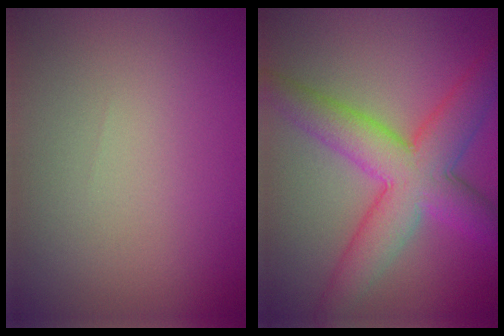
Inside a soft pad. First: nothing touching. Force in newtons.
{"total": 7.9, "press": 7.9, "slide": 0.1}